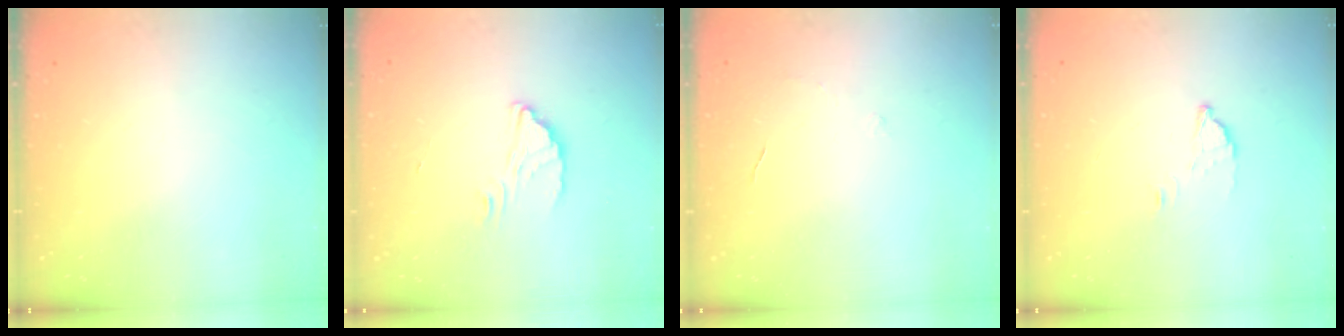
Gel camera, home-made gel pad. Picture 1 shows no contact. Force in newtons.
{"total": 2.3, "press": 2.3, "slide": 0.2}
{"total": 2.9, "press": 2.9, "slide": 0.2}
{"total": 3.0, "press": 3.0, "slide": 0.1}